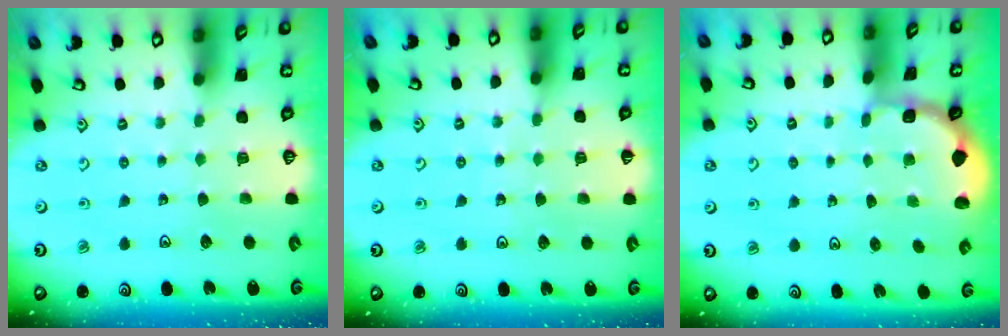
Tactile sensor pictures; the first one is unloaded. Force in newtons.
{"total": 5.5, "press": 5.4, "slide": 0.7}
{"total": 1.4, "press": 1.3, "slide": 0.3}